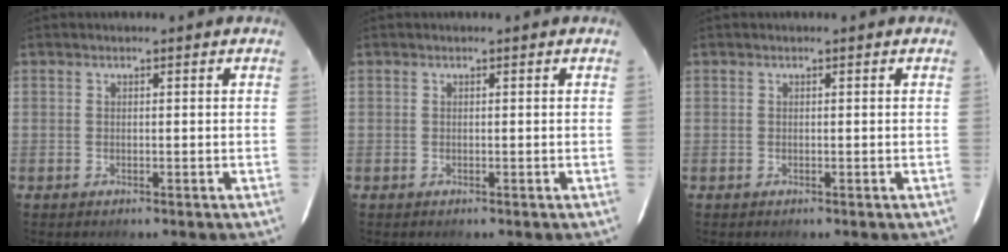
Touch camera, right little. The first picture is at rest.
{"total": 0.0}
{"total": 0.0}